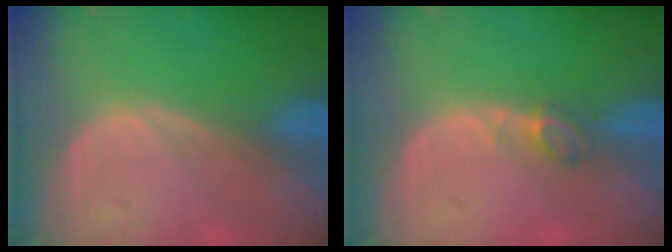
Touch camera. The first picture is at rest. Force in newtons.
{"total": 2.0, "press": 1.9, "slide": 0.4}